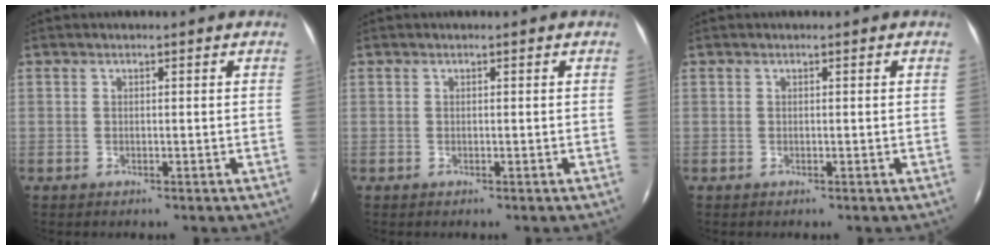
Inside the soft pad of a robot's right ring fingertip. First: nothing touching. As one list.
[{"total": 0.0}, {"total": 0.0}]